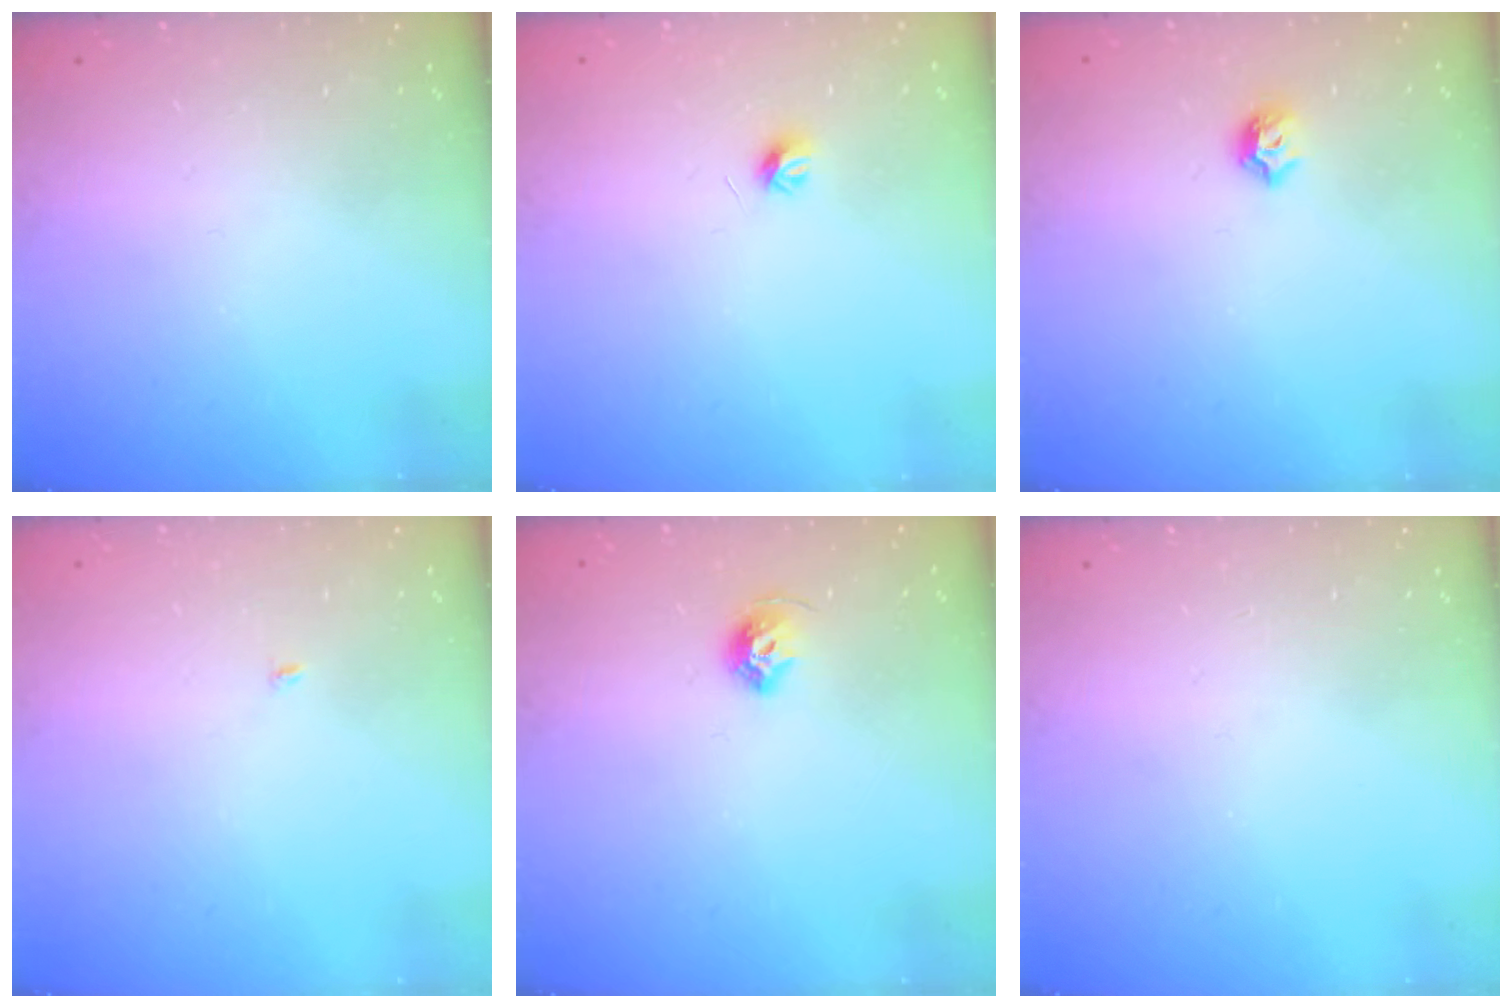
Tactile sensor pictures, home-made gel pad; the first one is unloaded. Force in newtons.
{"total": 4.0, "press": 3.9, "slide": 0.9}
{"total": 5.6, "press": 5.6, "slide": 0.8}
{"total": 1.9, "press": 1.9, "slide": 0.2}
{"total": 7.3, "press": 7.3, "slide": 0.8}
{"total": 0.0}